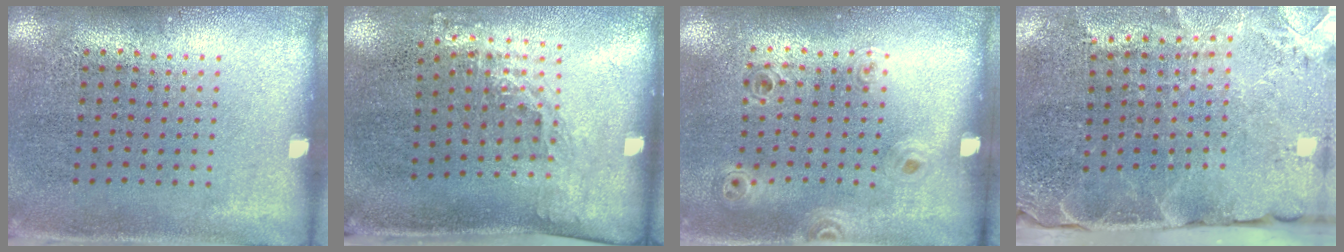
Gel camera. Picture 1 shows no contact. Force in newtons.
{"total": 1.4, "press": 1.1, "slide": 0.9}
{"total": 0.9, "press": 0.9, "slide": 0.2}
{"total": 3.9, "press": 3.1, "slide": 2.3}